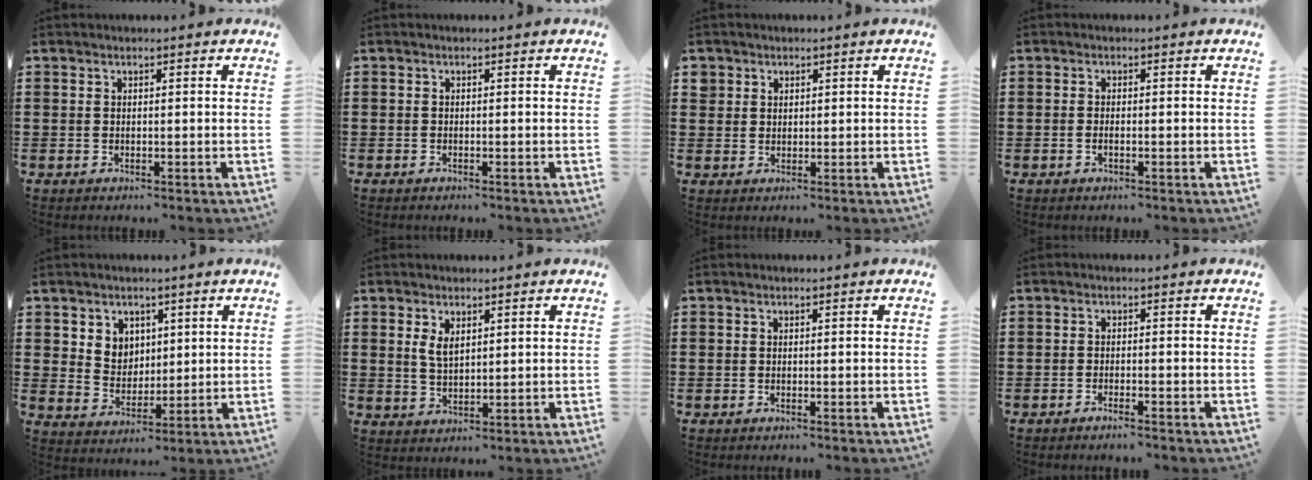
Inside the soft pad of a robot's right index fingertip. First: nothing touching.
{"total": 0.0}
{"total": 1.9, "force": [1.2, 1.5, 0.2], "torque": [-0.011, 0.007, 0.023]}
{"total": 0.8, "force": [-0.4, 0.2, 0.6], "torque": [-0.013, -0.004, -0.007]}
{"total": 4.8, "force": [2.5, 4.1, 0.5], "torque": [-0.024, 0.004, 0.045]}
{"total": 2.9, "force": [1.3, 1.5, 2.1], "torque": [-0.046, 0.004, 0.023]}
{"total": 0.0}
{"total": 1.3, "force": [-1.2, -0.1, 0.4], "torque": [-0.009, 0.000, -0.022]}